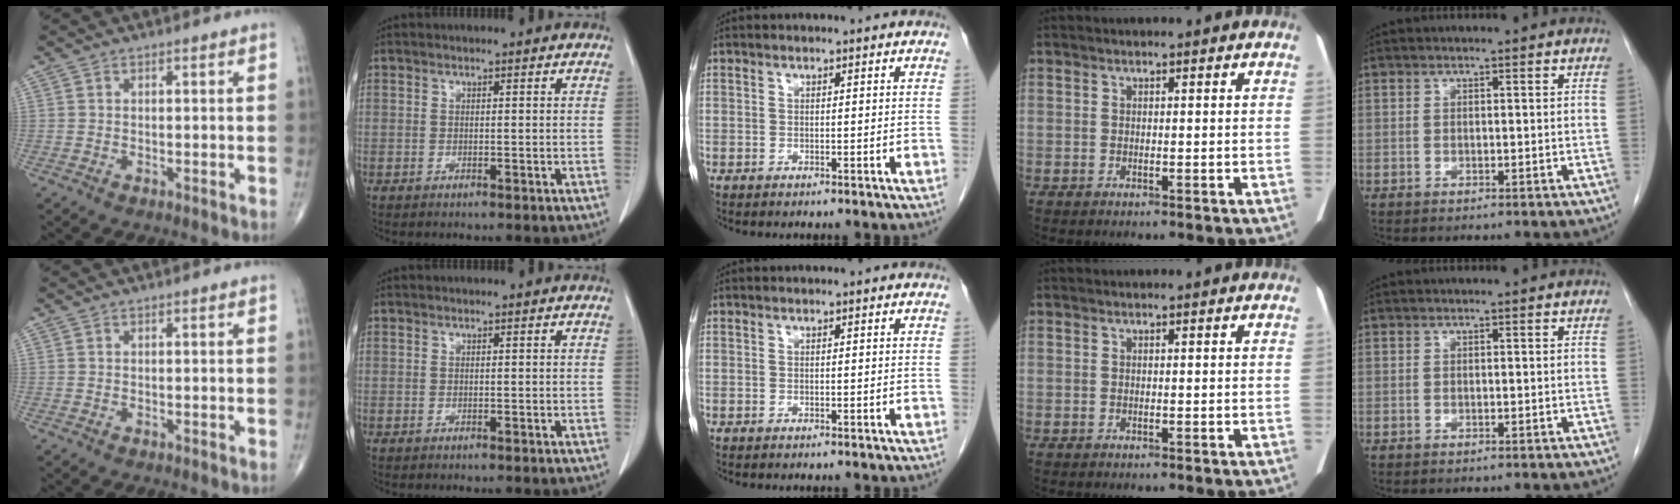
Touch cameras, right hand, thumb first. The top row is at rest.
{}